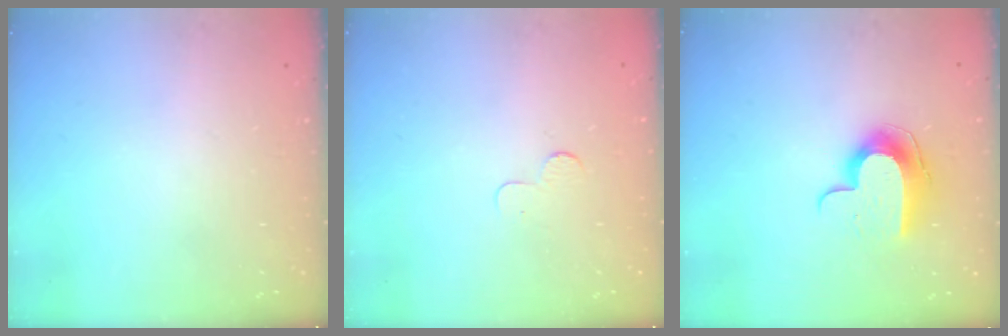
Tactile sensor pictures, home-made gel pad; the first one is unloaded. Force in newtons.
{"total": 2.3, "press": 2.3, "slide": 0.2}
{"total": 11.5, "press": 11.4, "slide": 0.9}